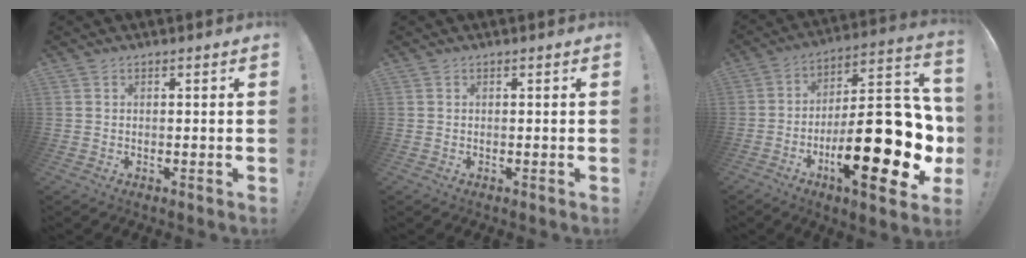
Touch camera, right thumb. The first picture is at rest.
{"total": 0.0}
{"total": 28.4, "force": [-7.2, 10.0, 25.5], "torque": [-0.390, 0.033, -0.106]}